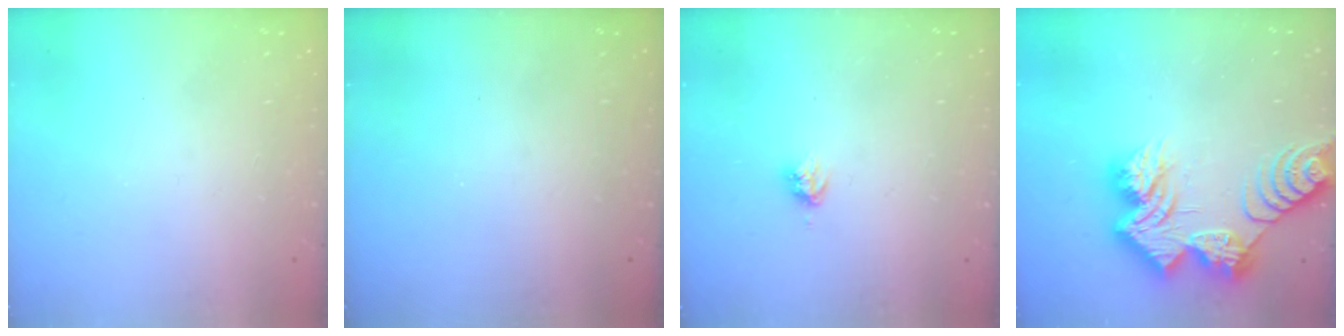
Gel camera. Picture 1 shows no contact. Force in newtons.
{"total": 0.0}
{"total": 3.0, "press": 3.0, "slide": 0.3}
{"total": 19.6, "press": 19.6, "slide": 1.4}